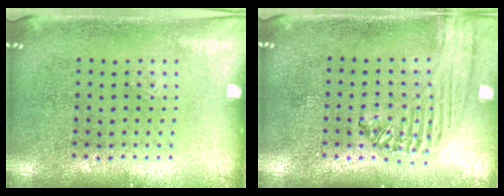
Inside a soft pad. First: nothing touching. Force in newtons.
{"total": 0.9, "press": 0.9, "slide": 0.1}